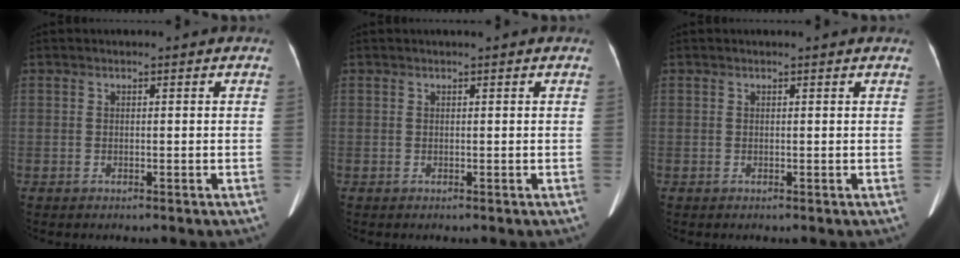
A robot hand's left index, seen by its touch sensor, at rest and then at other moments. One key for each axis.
{"total": 0.8, "fx": 0.7, "fy": 0.0, "fz": 0.5, "tx": -0.008, "ty": 0.007, "tz": 0.013}
{"total": 1.8, "fx": 1.7, "fy": 0.0, "fz": 0.6, "tx": -0.011, "ty": 0.011, "tz": 0.020}